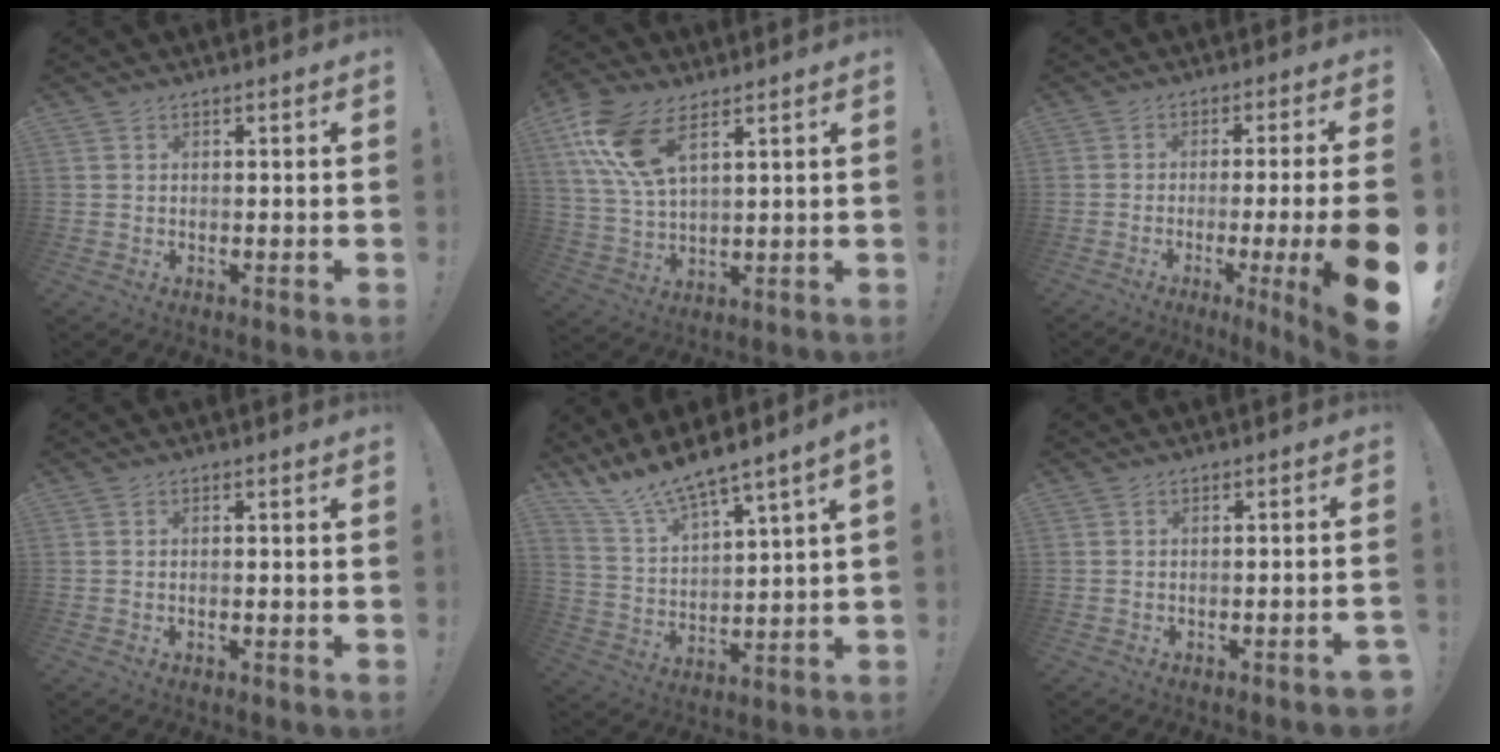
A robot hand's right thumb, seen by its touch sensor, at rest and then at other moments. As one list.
[{"total": 13.5, "force": [7.3, 6.2, 9.5], "torque": [-0.210, -0.022, 0.137]}, {"total": 13.0, "force": [-4.0, 0.1, 12.4], "torque": [-0.175, 0.005, -0.054]}, {"total": 0.8, "force": [-0.7, -0.2, 0.3], "torque": [-0.014, 0.002, -0.011]}, {"total": 9.4, "force": [8.7, 0.3, 3.5], "torque": [-0.094, -0.073, 0.156]}, {"total": 3.0, "force": [-1.9, 0.0, 2.4], "torque": [-0.042, 0.006, -0.028]}]